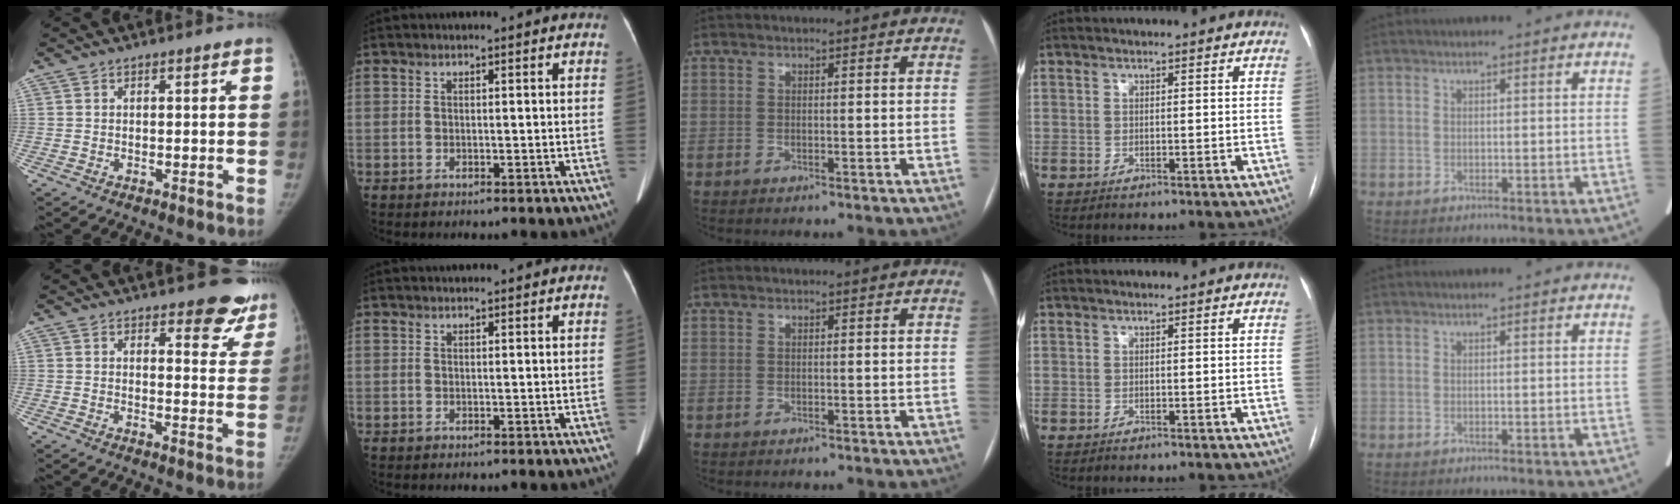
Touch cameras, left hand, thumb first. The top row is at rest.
{"thumb": {"total": 8.4, "force": [6.9, 3.4, 3.5], "torque": [0.003, -0.046, 0.069]}, "index": {"total": 1.3, "force": [1.3, 0.1, 0.3], "torque": [-0.004, 0.021, 0.025]}}